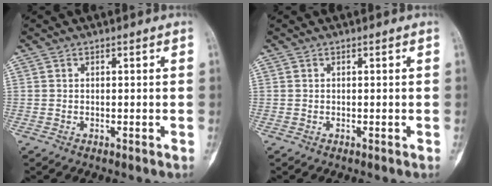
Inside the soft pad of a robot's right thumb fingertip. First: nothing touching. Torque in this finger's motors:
{"motor_torque": [0.00, 0.00, 0.03, 0.03, 0.00]}